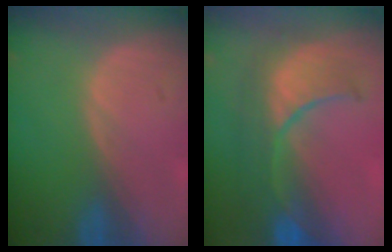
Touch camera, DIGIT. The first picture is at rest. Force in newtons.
{"total": 10.2, "press": 9.1, "slide": 4.5}